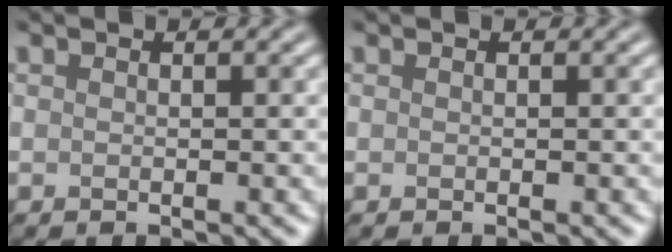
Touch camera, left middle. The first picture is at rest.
{"total": 0.0}